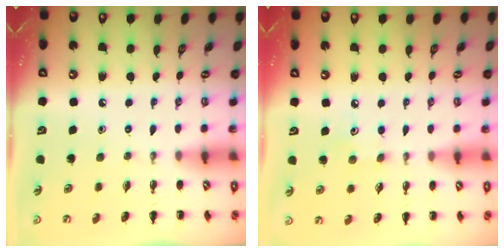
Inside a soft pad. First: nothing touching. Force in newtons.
{"total": 3.9, "press": 3.8, "slide": 0.9}